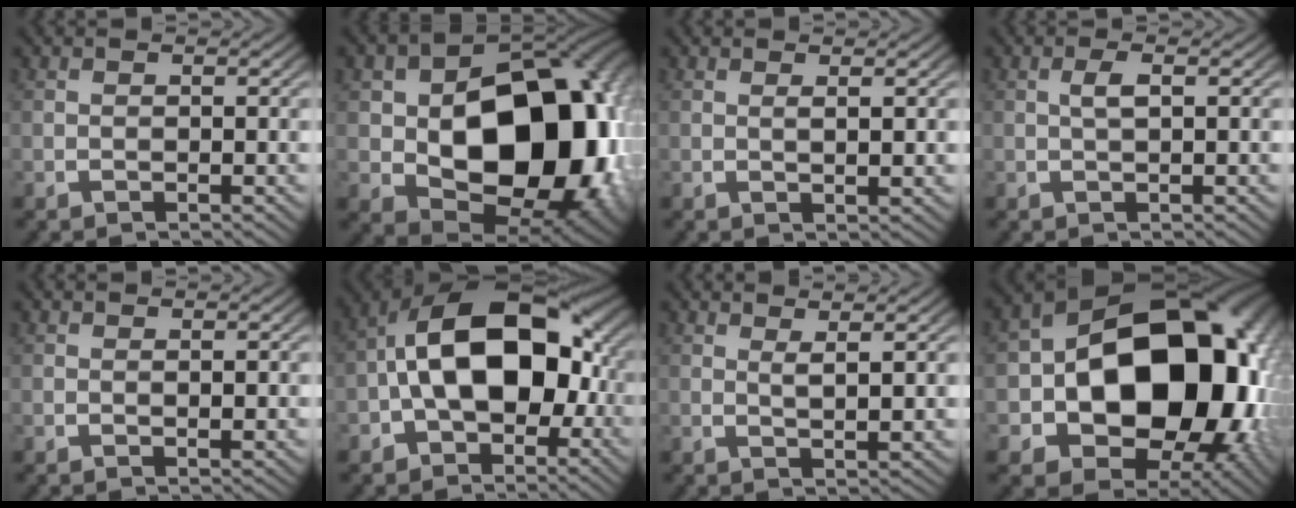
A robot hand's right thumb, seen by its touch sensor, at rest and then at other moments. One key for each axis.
{"total": 25.8, "fx": -1.6, "fy": 16.7, "fz": 19.6, "tx": -0.331, "ty": -0.095, "tz": 0.024}
{"total": 1.2, "fx": 0.7, "fy": 0.2, "fz": 1.0, "tx": -0.016, "ty": -0.002, "tz": 0.015}
{"total": 1.5, "fx": 0.3, "fy": 0.4, "fz": 1.4, "tx": -0.029, "ty": 0.004, "tz": 0.009}
{"total": 0.5, "fx": 0.3, "fy": 0.1, "fz": 0.4, "tx": -0.006, "ty": -0.002, "tz": 0.007}
{"total": 14.0, "fx": -0.8, "fy": 9.1, "fz": 10.6, "tx": -0.189, "ty": -0.032, "tz": 0.003}
{"total": 2.4, "fx": 1.9, "fy": 0.3, "fz": 1.4, "tx": -0.025, "ty": -0.003, "tz": 0.037}
{"total": 28.4, "fx": -1.3, "fy": 19.2, "fz": 20.9, "tx": -0.353, "ty": -0.097, "tz": 0.016}